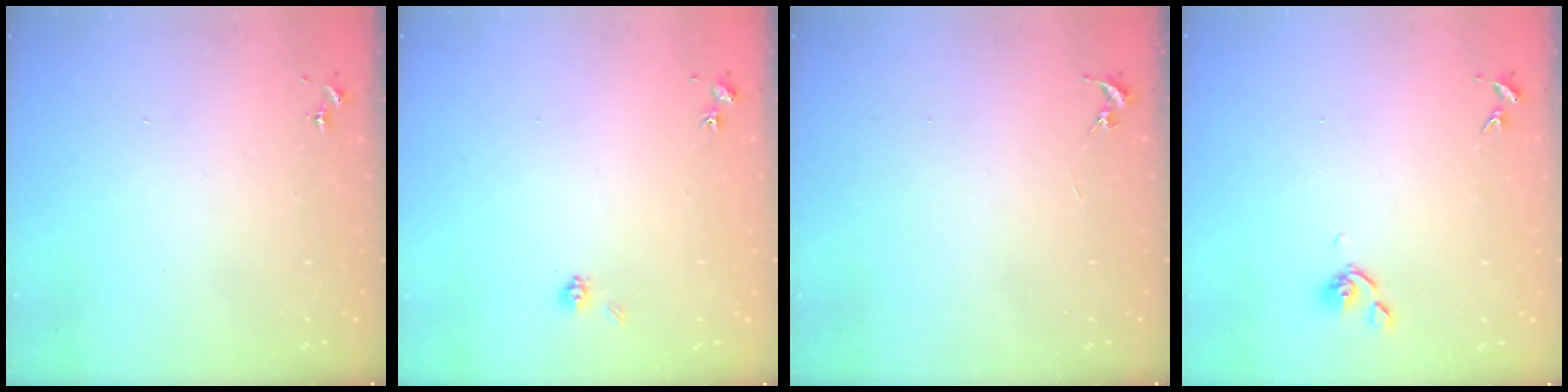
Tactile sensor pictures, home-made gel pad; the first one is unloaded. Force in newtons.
{"total": 4.0, "press": 3.8, "slide": 1.4}
{"total": 0.0}
{"total": 6.0, "press": 5.9, "slide": 0.8}